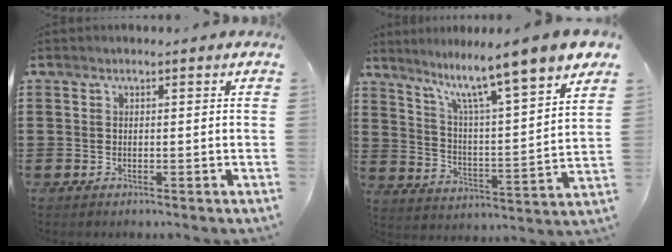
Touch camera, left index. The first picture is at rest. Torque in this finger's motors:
{"motor_torque": [1.40, -0.74, 1.05, 0.21]}